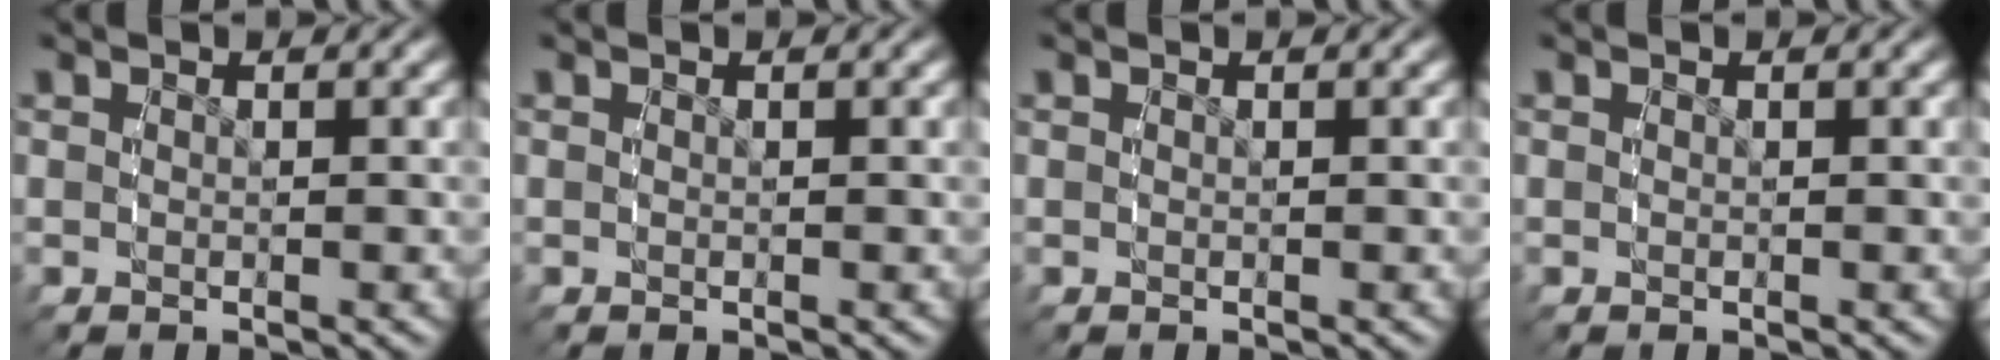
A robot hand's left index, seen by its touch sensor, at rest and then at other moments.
{"total": 0.0}
{"total": 0.0}
{"total": 0.0}